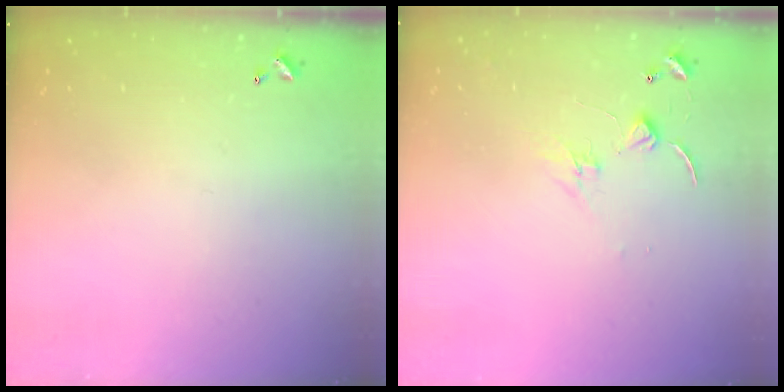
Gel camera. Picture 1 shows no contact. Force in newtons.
{"total": 0.6, "press": 0.5, "slide": 0.3}